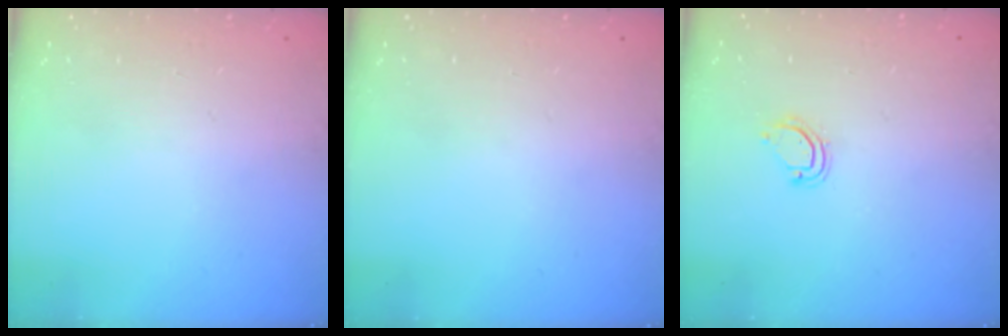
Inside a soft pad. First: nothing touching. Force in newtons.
{"total": 0.0}
{"total": 4.7, "press": 4.7, "slide": 0.2}